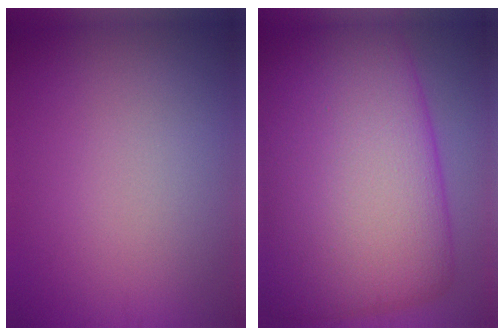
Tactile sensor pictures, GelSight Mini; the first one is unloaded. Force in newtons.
{"total": 16.9, "press": 16.9, "slide": 0.5}